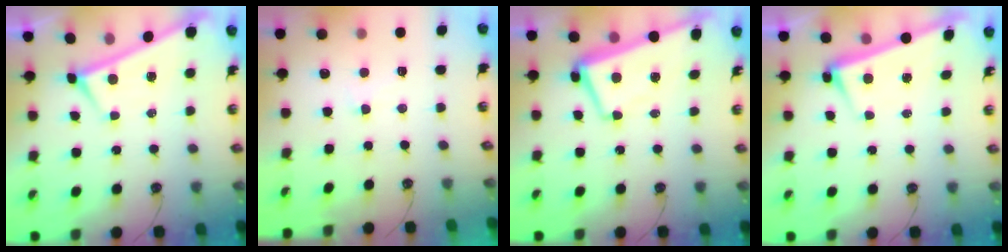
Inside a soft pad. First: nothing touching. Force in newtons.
{"total": 1.0, "press": 0.8, "slide": 0.5}
{"total": 4.7, "press": 4.4, "slide": 1.7}
{"total": 2.6, "press": 2.5, "slide": 0.8}